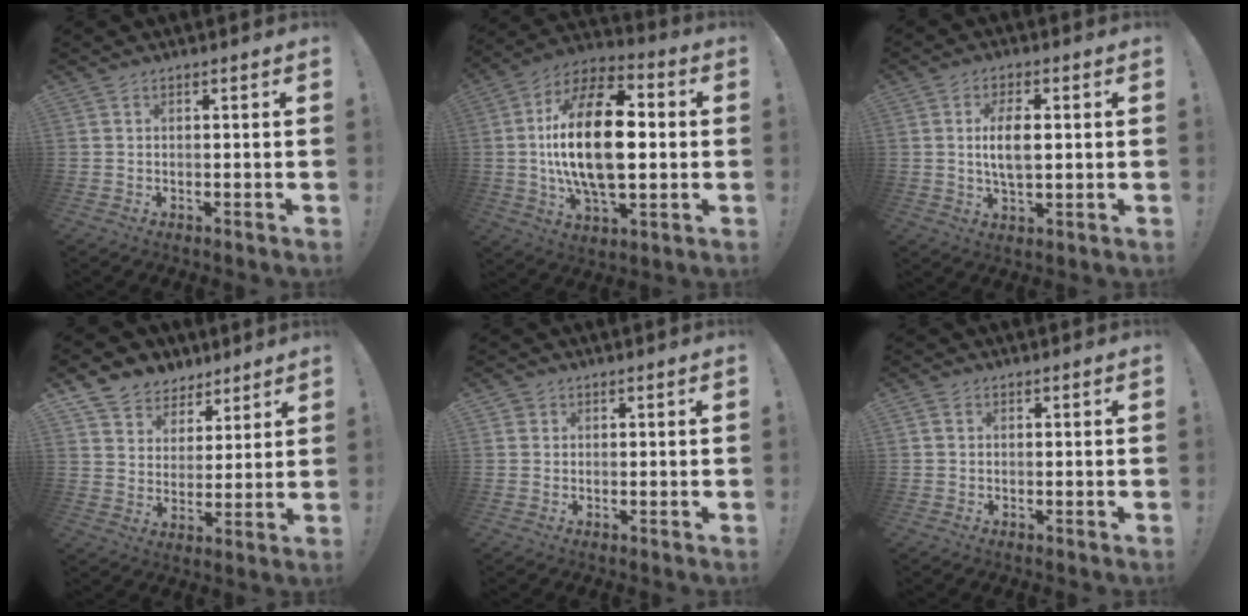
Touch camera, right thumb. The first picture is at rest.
{"total": 24.6, "force": [0.2, 12.6, 21.1], "torque": [-0.388, 0.001, -0.005]}
{"total": 7.5, "force": [0.9, 3.6, 6.5], "torque": [-0.114, -0.004, 0.009]}
{"total": 8.0, "force": [5.5, 5.8, 0.6], "torque": [-0.009, -0.048, 0.110]}
{"total": 1.4, "force": [0.7, 1.2, 0.2], "torque": [0.003, -0.003, 0.011]}
{"total": 1.0, "force": [0.3, 0.8, 0.4], "torque": [-0.007, 0.004, 0.006]}